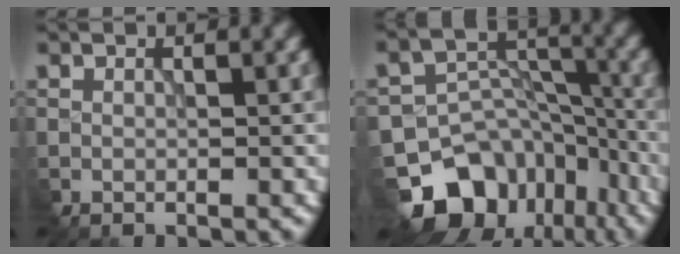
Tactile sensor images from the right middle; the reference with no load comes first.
{"total": 11.3, "force": [-7.5, 7.6, 3.7], "torque": [-0.057, 0.002, -0.122]}